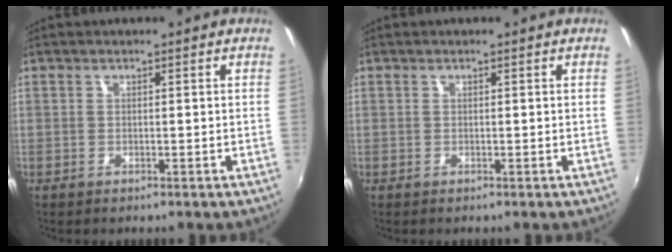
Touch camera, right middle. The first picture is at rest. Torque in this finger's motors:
{"motor_torque": [0.00, 0.00, 0.00, 0.00]}